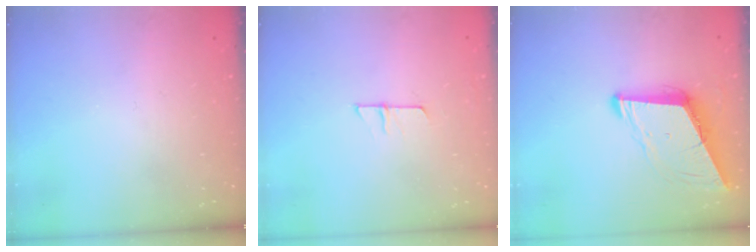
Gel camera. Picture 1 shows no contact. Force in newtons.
{"total": 5.7, "press": 5.6, "slide": 0.6}
{"total": 8.9, "press": 8.0, "slide": 3.7}